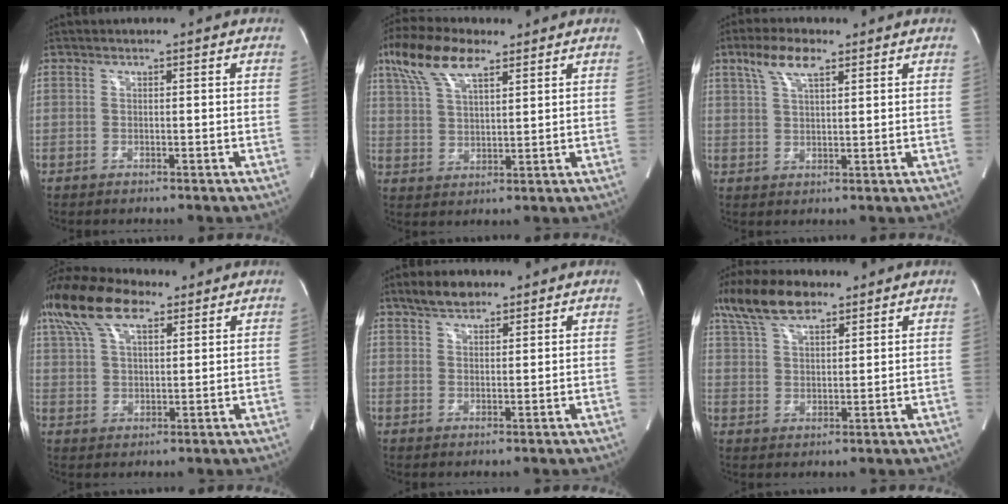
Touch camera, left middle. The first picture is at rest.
{"total": 10.3, "force": [6.5, 3.5, 7.2], "torque": [-0.154, 0.026, 0.129]}
{"total": 5.9, "force": [3.6, 1.7, 4.3], "torque": [-0.094, 0.015, 0.070]}
{"total": 12.5, "force": [8.1, 4.9, 8.2], "torque": [-0.176, 0.036, 0.155]}
{"total": 4.4, "force": [3.4, 2.0, 2.0], "torque": [-0.044, 0.012, 0.065]}
{"total": 9.7, "force": [7.1, 3.4, 5.7], "torque": [-0.118, 0.021, 0.136]}